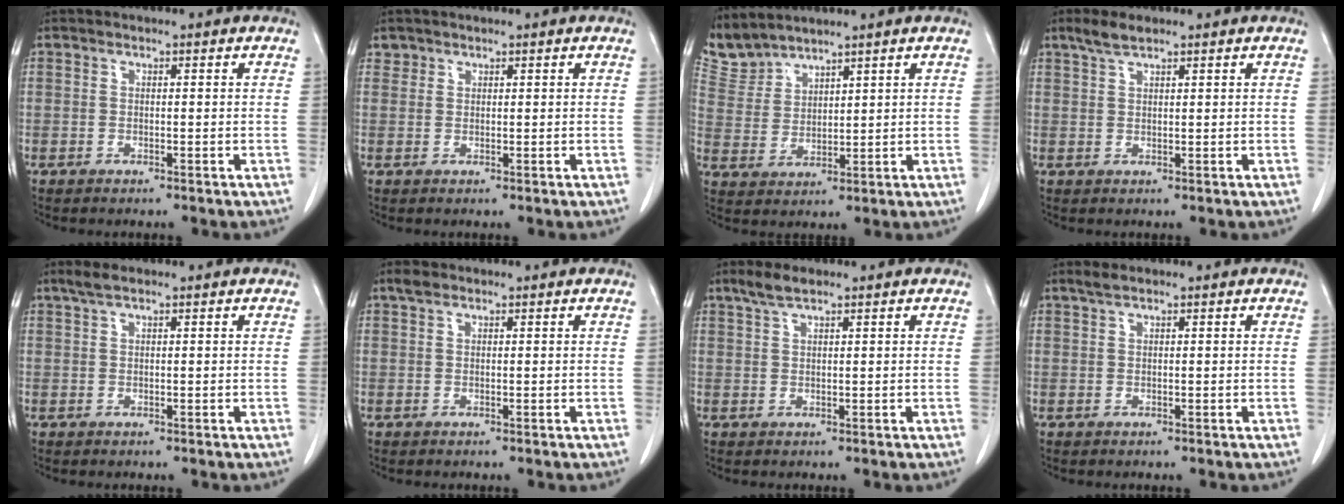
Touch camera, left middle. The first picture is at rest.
{"total": 1.0, "force": [0.8, 0.7, -0.1], "torque": [0.009, 0.006, 0.011]}
{"total": 5.2, "force": [5.1, 0.5, -0.4], "torque": [-0.006, 0.007, 0.120]}
{"total": 2.8, "force": [2.2, 0.6, 1.7], "torque": [-0.041, 0.008, 0.045]}
{"total": 2.0, "force": [1.4, 0.3, 1.3], "torque": [-0.035, 0.012, 0.030]}
{"total": 1.3, "force": [1.0, 0.6, 0.6], "torque": [-0.017, 0.011, 0.018]}
{"total": 2.9, "force": [2.1, 0.6, 1.8], "torque": [-0.044, 0.009, 0.045]}
{"total": 1.3, "force": [1.0, 0.1, 0.8], "torque": [-0.021, 0.009, 0.024]}